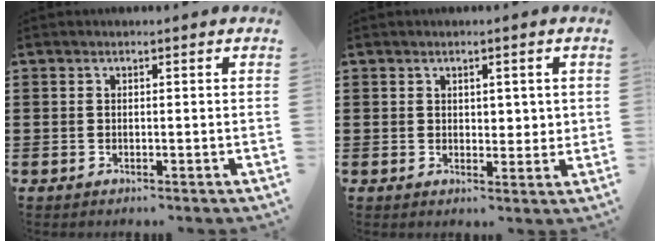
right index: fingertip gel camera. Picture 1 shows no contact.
{"total": 2.1, "force": [1.1, 1.5, 1.0], "torque": [-0.009, 0.003, 0.015]}